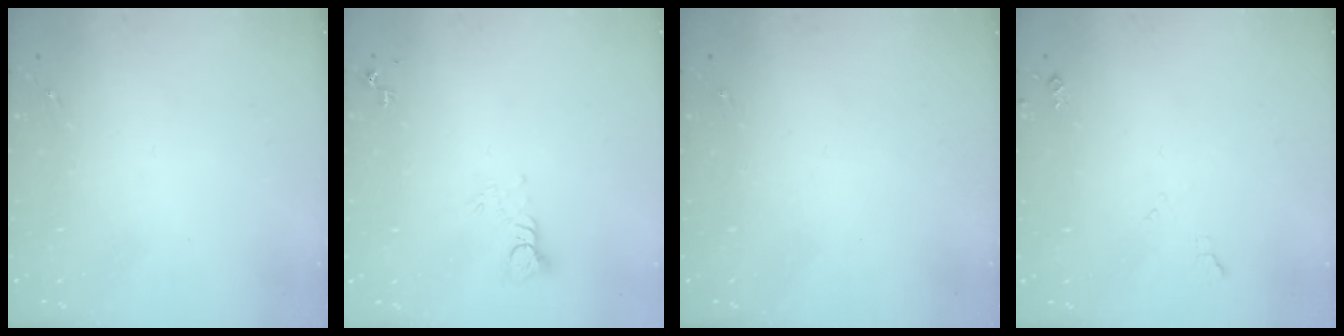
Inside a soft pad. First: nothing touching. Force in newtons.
{"total": 4.4, "press": 4.4, "slide": 0.4}
{"total": 0.0}
{"total": 5.1, "press": 5.1, "slide": 0.8}